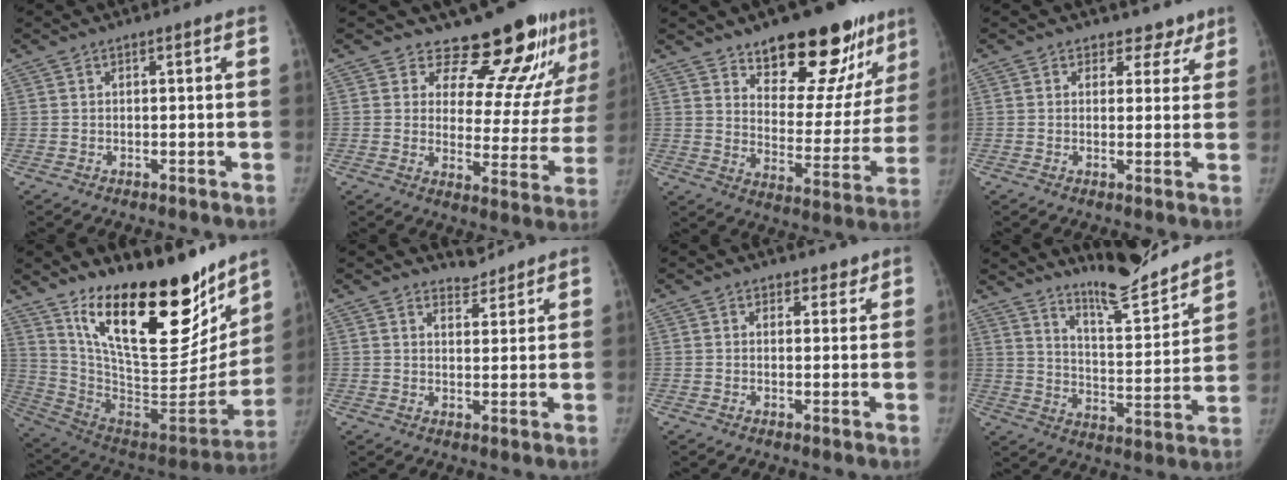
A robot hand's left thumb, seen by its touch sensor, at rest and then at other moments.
{"total": 16.9, "force": [14.1, 6.6, 6.7], "torque": [-0.025, -0.115, 0.172]}
{"total": 22.5, "force": [15.1, 9.8, 13.4], "torque": [-0.129, -0.090, 0.220]}
{"total": 4.3, "force": [3.2, 2.9, -0.1], "torque": [0.036, -0.022, 0.029]}
{"total": 30.5, "force": [20.1, 11.6, 19.8], "torque": [-0.262, -0.102, 0.335]}
{"total": 3.3, "force": [3.2, 0.9, -0.4], "torque": [0.023, -0.030, 0.051]}
{"total": 2.2, "force": [1.8, 1.3, 0.0], "torque": [0.023, -0.013, 0.017]}
{"total": 18.0, "force": [15.8, 1.8, 8.4], "torque": [-0.103, -0.107, 0.250]}